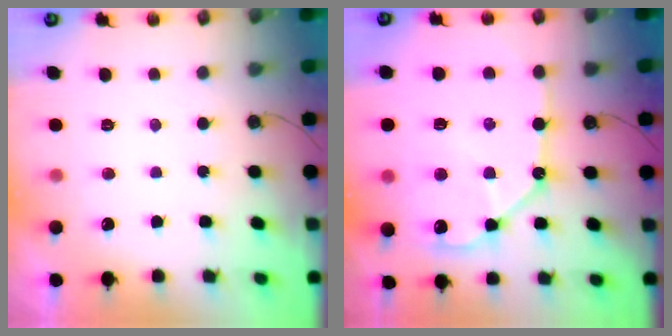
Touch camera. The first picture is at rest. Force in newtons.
{"total": 18.7, "press": 18.6, "slide": 2.0}